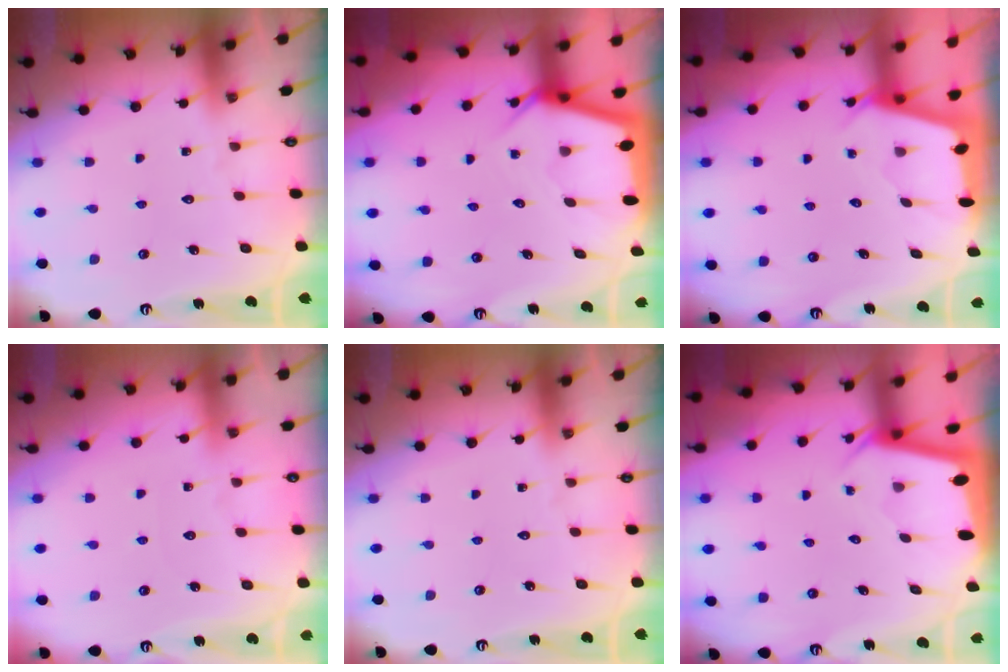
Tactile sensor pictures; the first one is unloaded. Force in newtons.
{"total": 5.2, "press": 5.2, "slide": 0.6}
{"total": 2.4, "press": 2.4, "slide": 0.3}
{"total": 2.3, "press": 2.3, "slide": 0.3}
{"total": 0.0}
{"total": 2.4, "press": 2.4, "slide": 0.1}